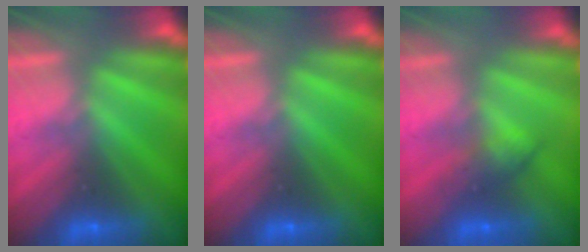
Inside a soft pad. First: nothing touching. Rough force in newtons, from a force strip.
{"total": 0.0}
{"total": 2.9}